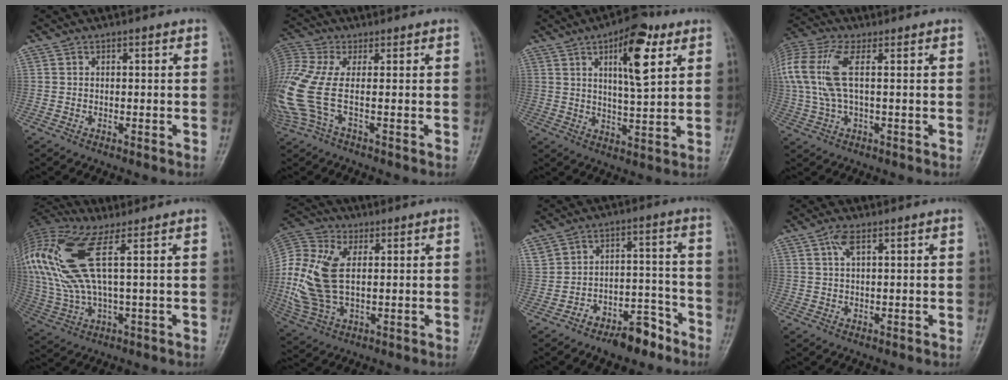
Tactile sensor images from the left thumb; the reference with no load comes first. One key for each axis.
{"total": 10.0, "fx": -1.3, "fy": 2.5, "fz": 9.6, "tx": -0.274, "ty": 0.013, "tz": -0.034}
{"total": 11.5, "fx": 5.2, "fy": 3.9, "fz": 9.5, "tx": -0.129, "ty": -0.021, "tz": 0.078}
{"total": 11.1, "fx": 1.9, "fy": 4.2, "fz": 10.1, "tx": -0.265, "ty": 0.024, "tz": 0.039}
{"total": 16.9, "fx": 5.6, "fy": 4.9, "fz": 15.2, "tx": -0.373, "ty": 0.006, "tz": 0.108}
{"total": 14.2, "fx": 1.5, "fy": 8.1, "fz": 11.5, "tx": -0.257, "ty": 0.005, "tz": 0.031}
{"total": 8.1, "fx": -5.5, "fy": 4.6, "fz": 3.8, "tx": -0.031, "ty": 0.058, "tz": -0.086}
{"total": 2.4, "fx": 1.3, "fy": 0.5, "fz": 2.0, "tx": -0.047, "ty": 0.004, "tz": 0.030}